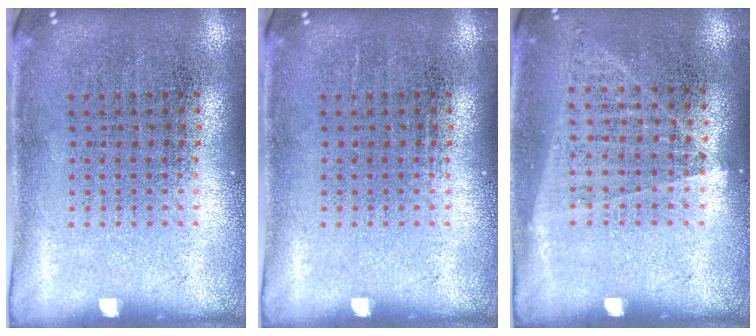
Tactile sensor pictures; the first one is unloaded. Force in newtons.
{"total": 0.0}
{"total": 1.0, "press": 1.0, "slide": 0.3}